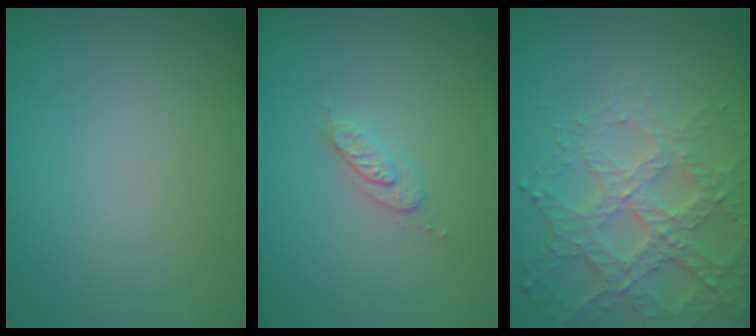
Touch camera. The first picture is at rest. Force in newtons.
{"total": 1.7, "press": 1.6, "slide": 0.2}
{"total": 4.7, "press": 4.1, "slide": 2.2}